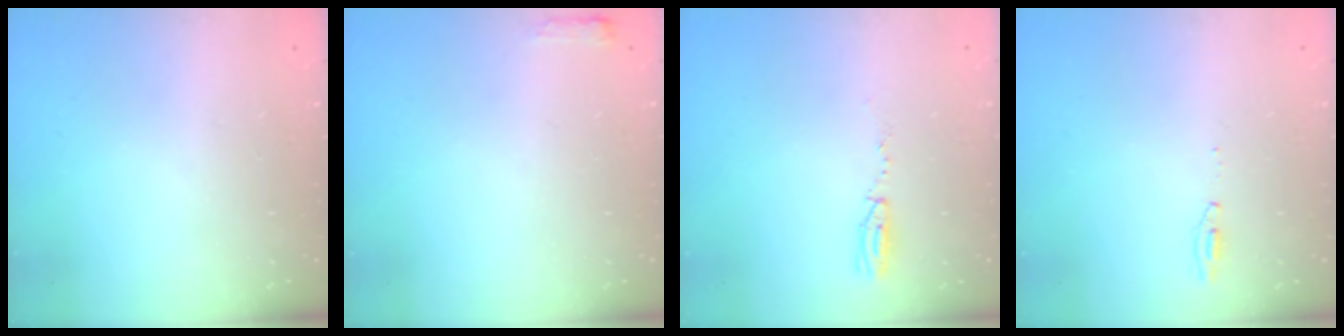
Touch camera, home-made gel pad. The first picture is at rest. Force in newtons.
{"total": 2.7, "press": 2.6, "slide": 0.5}
{"total": 3.1, "press": 2.5, "slide": 1.9}
{"total": 4.3, "press": 4.1, "slide": 1.3}